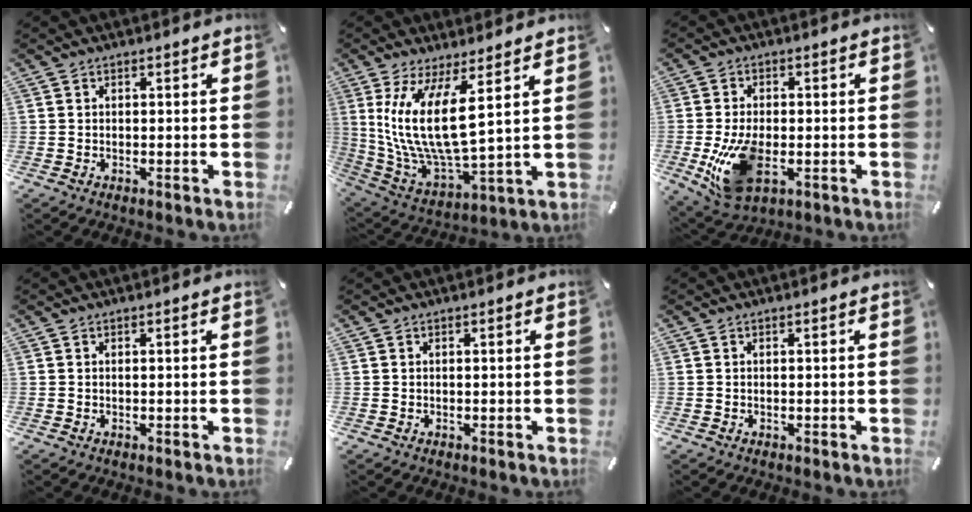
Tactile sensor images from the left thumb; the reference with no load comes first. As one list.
[{"total": 15.4, "force": [5.3, 4.9, 13.6], "torque": [-0.308, -0.038, 0.088]}, {"total": 12.6, "force": [-2.2, 7.4, 9.9], "torque": [-0.198, -0.014, -0.034]}, {"total": 0.0}, {"total": 0.0}, {"total": 0.0}]